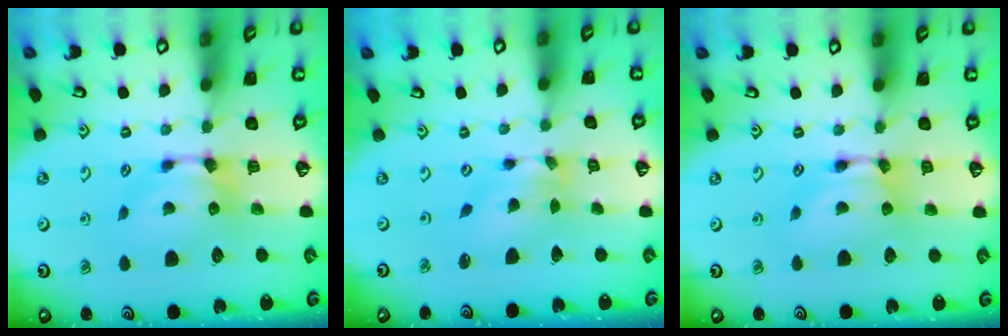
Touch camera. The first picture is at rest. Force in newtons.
{"total": 2.0, "press": 1.2, "slide": 1.5}
{"total": 1.6, "press": 1.6, "slide": 0.1}